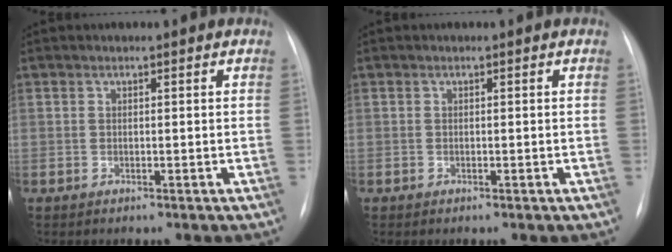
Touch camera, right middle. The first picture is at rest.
{"total": 0.0}